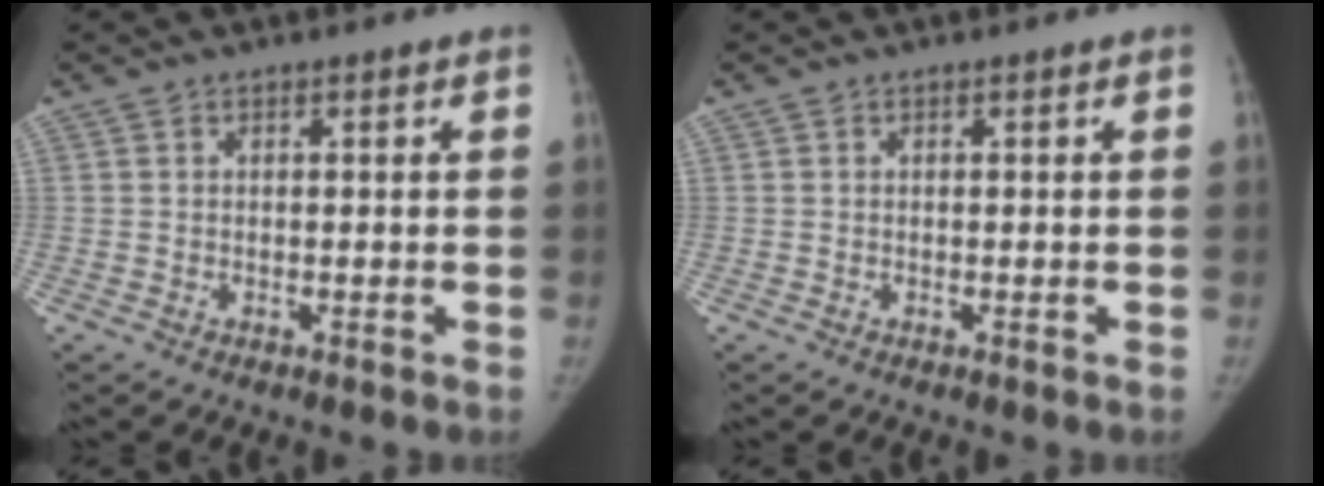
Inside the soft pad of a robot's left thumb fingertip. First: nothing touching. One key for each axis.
{"total": 0.0}